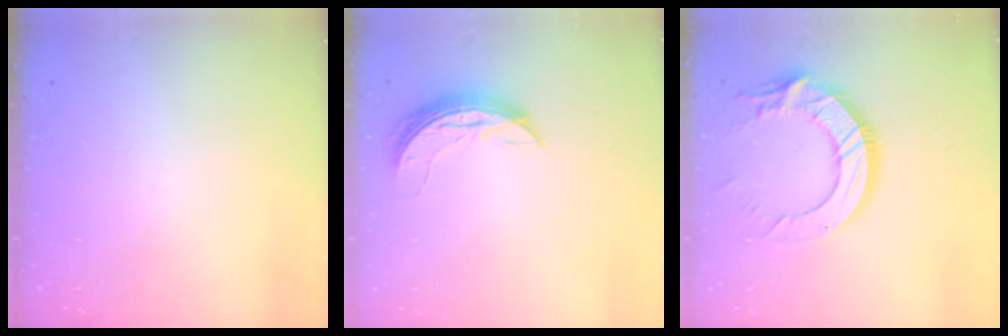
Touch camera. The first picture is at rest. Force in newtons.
{"total": 7.2, "press": 7.2, "slide": 0.7}
{"total": 15.3, "press": 15.2, "slide": 1.5}